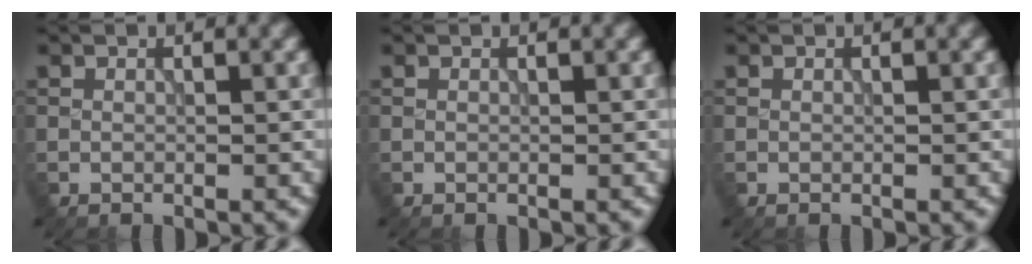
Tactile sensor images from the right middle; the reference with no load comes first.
{"total": 0.0}
{"total": 0.0}